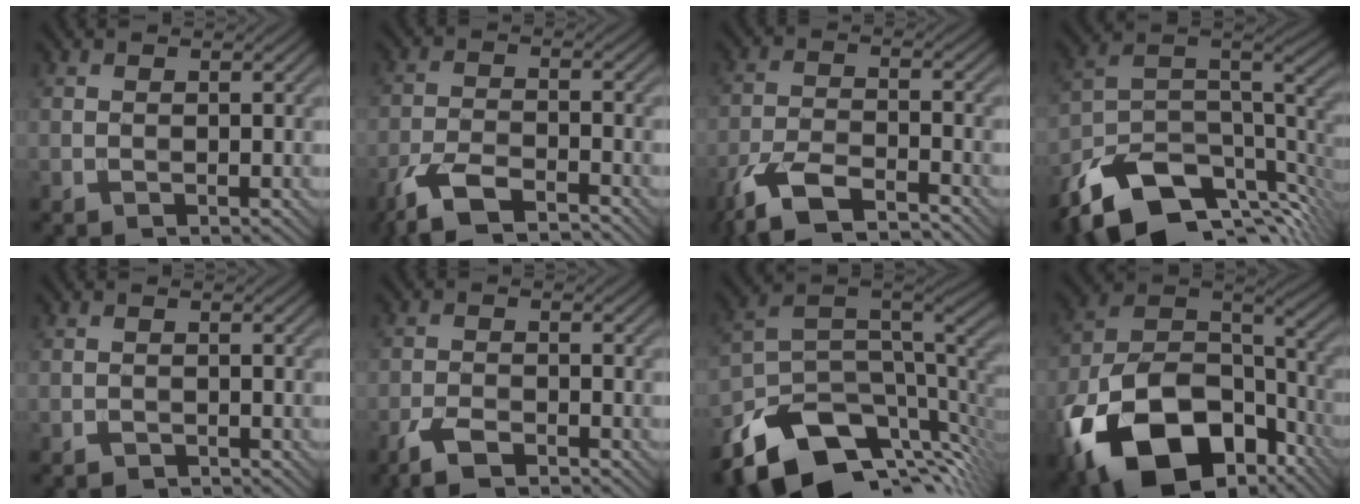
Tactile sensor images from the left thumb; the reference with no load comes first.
{"total": 7.0, "force": [-5.2, 2.0, 4.2], "torque": [-0.088, -0.006, -0.106]}
{"total": 8.1, "force": [-6.1, 2.4, 4.8], "torque": [-0.099, -0.009, -0.126]}
{"total": 14.3, "force": [-9.0, 6.5, 9.0], "torque": [-0.196, -0.010, -0.149]}
{"total": 1.0, "force": [-0.9, 0.4, 0.2], "torque": [-0.002, -0.001, -0.018]}
{"total": 4.1, "force": [-3.0, 1.2, 2.5], "torque": [-0.056, -0.005, -0.063]}
{"total": 12.9, "force": [-7.6, 5.9, 8.6], "torque": [-0.179, -0.015, -0.123]}
{"total": 19.2, "force": [-10.8, 11.5, 11.0], "torque": [-0.236, -0.036, -0.184]}